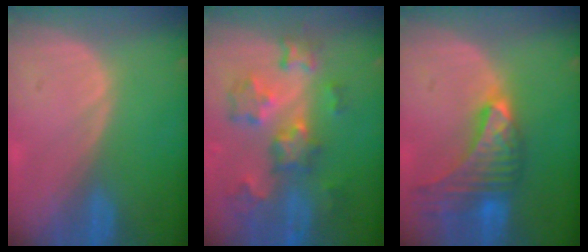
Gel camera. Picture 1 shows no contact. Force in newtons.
{"total": 9.2, "press": 8.1, "slide": 4.4}
{"total": 9.8, "press": 8.7, "slide": 4.6}